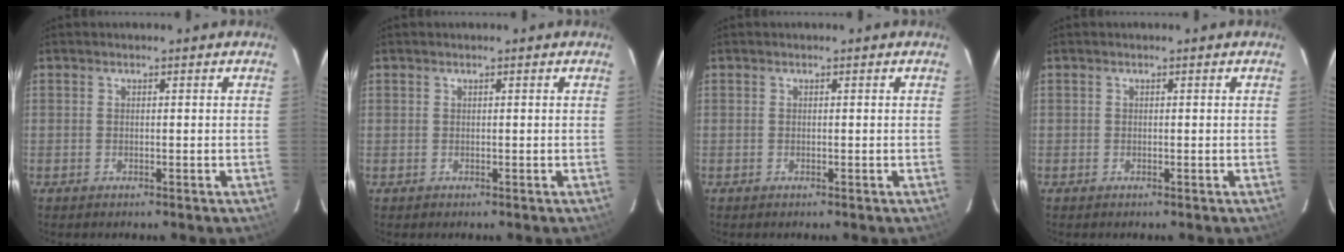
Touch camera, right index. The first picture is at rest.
{"total": 0.0}
{"total": 0.0}
{"total": 0.0}